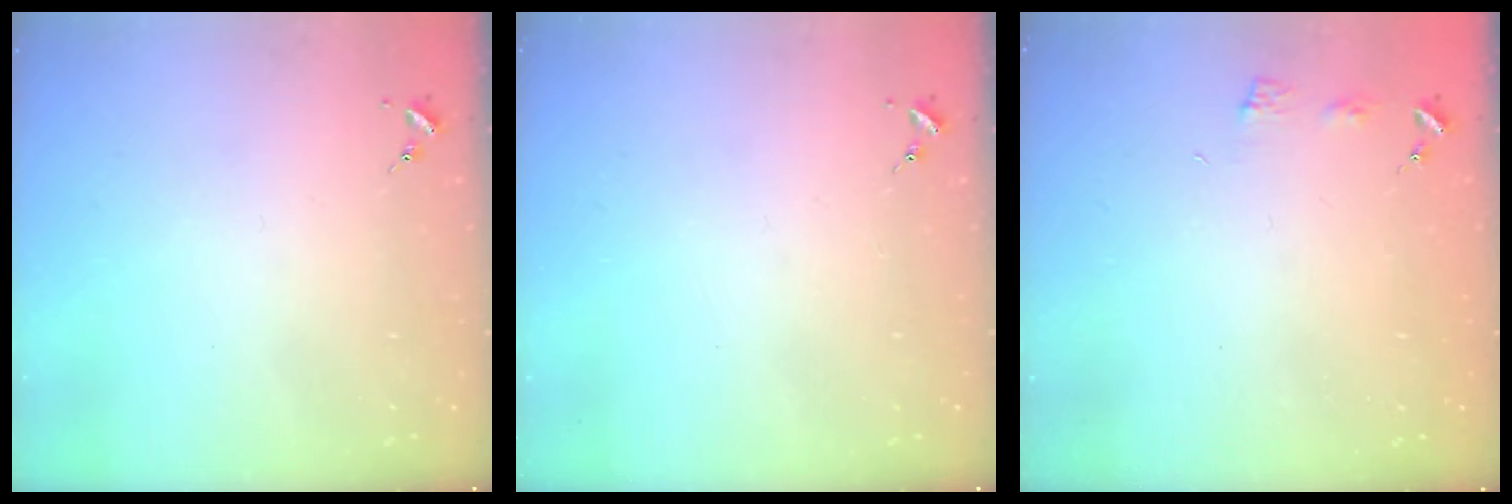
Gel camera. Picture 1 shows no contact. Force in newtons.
{"total": 0.0}
{"total": 3.9, "press": 3.9, "slide": 0.4}